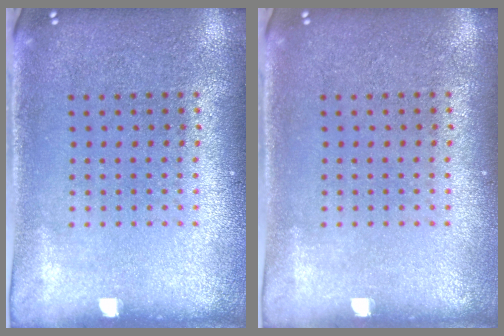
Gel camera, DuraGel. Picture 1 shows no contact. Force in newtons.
{"total": 0.0}